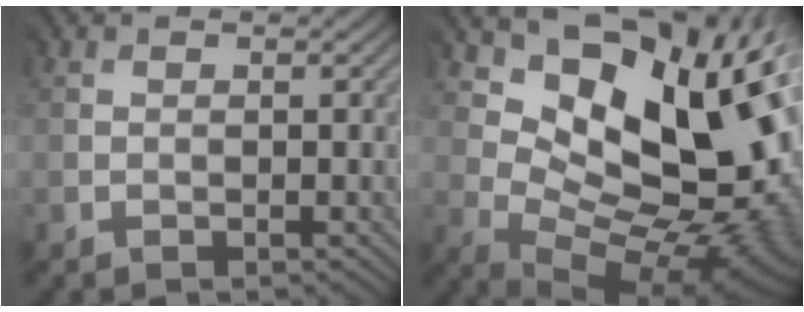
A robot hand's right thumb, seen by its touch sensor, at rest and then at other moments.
{"total": 16.1, "force": [5.8, 8.8, 12.2], "torque": [-0.178, 0.007, 0.115]}